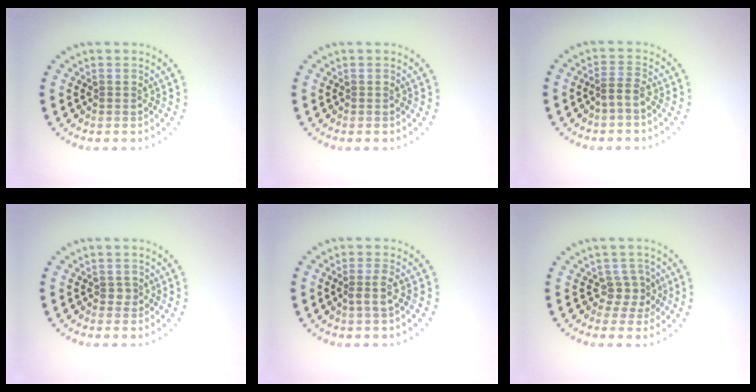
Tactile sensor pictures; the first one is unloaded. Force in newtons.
{"total": 0.0}
{"total": 1.6, "press": 1.2, "slide": 1.0}
{"total": 0.8, "press": 0.5, "slide": 0.5}
{"total": 1.7, "press": 1.3, "slide": 1.0}
{"total": 2.0, "press": 1.6, "slide": 1.3}